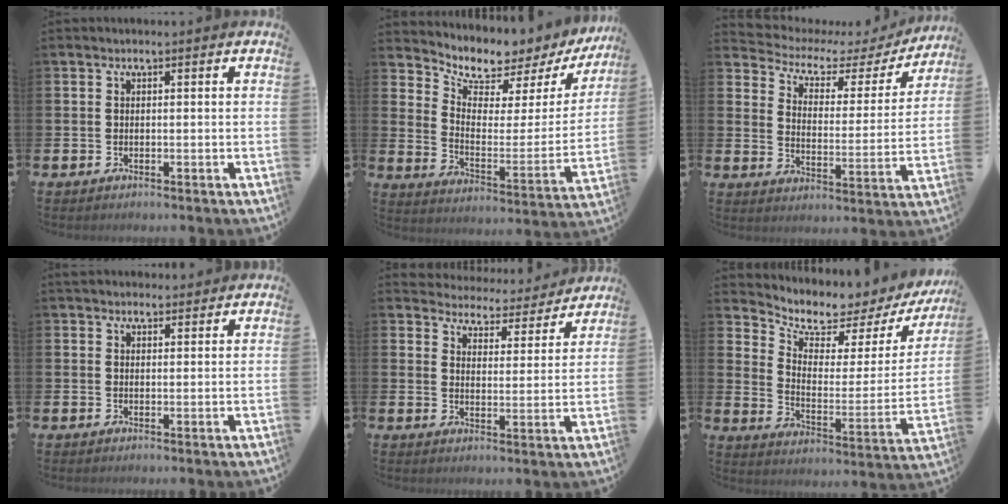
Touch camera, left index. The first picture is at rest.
{"total": 6.0, "force": [5.5, 2.3, 0.7], "torque": [-0.048, -0.047, 0.091]}
{"total": 4.5, "force": [3.4, 2.5, 1.5], "torque": [-0.058, -0.023, 0.049]}
{"total": 2.7, "force": [2.5, 0.8, 0.1], "torque": [0.002, -0.009, 0.046]}
{"total": 4.4, "force": [4.2, 1.0, 0.0], "torque": [-0.013, -0.043, 0.066]}
{"total": 5.3, "force": [4.9, 2.0, 0.8], "torque": [-0.048, -0.046, 0.076]}